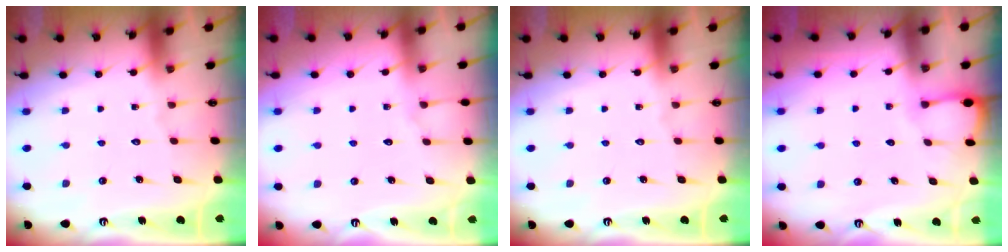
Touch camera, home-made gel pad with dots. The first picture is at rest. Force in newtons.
{"total": 2.6, "press": 2.6, "slide": 0.4}
{"total": 0.0}
{"total": 2.2, "press": 2.2, "slide": 0.4}